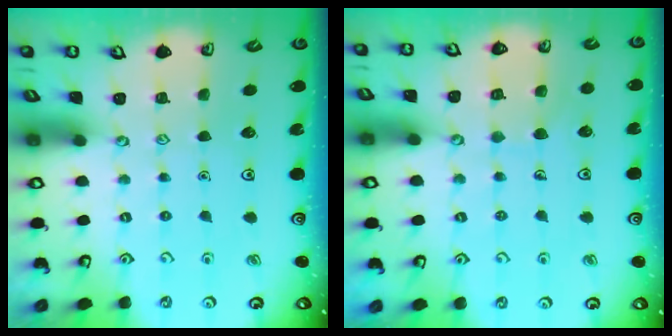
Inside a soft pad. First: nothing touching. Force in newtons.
{"total": 5.9, "press": 5.9, "slide": 0.5}